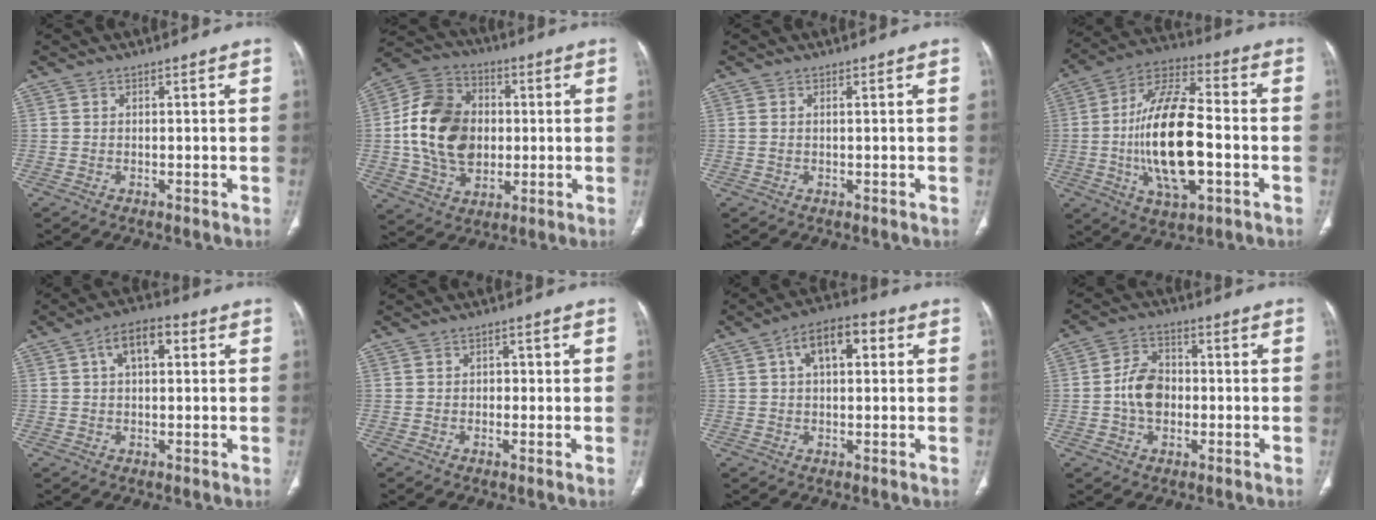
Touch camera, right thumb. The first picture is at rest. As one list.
[{"total": 18.0, "force": [0.3, 13.5, 11.9], "torque": [-0.198, 0.016, 0.008]}, {"total": 0.9, "force": [0.2, 0.3, 0.9], "torque": [-0.031, 0.008, 0.007]}, {"total": 20.5, "force": [-3.2, 9.0, 18.2], "torque": [-0.329, 0.023, -0.055]}, {"total": 7.0, "force": [2.0, 3.8, 5.5], "torque": [-0.086, 0.020, 0.027]}, {"total": 1.5, "force": [0.0, 1.2, 0.9], "torque": [0.001, 0.004, -0.006]}, {"total": 8.8, "force": [2.5, 4.7, 7.1], "torque": [-0.102, 0.024, 0.032]}, {"total": 7.9, "force": [-0.9, 5.8, 5.3], "torque": [-0.076, 0.019, -0.022]}]